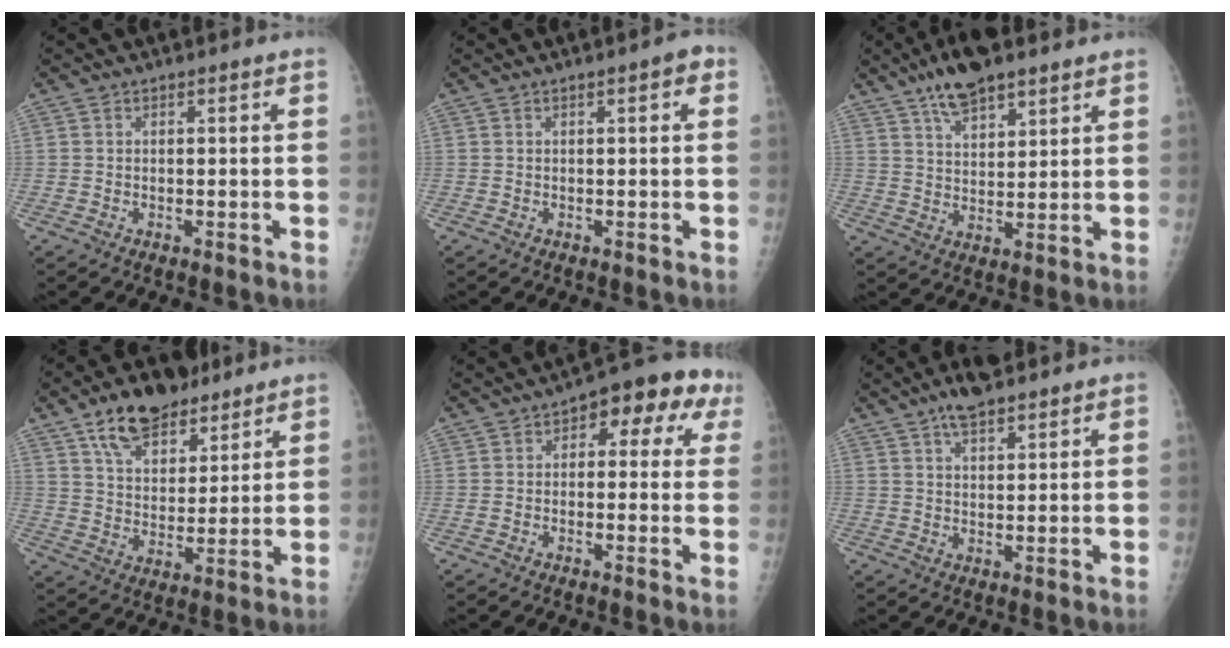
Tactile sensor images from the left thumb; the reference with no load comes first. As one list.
[{"total": 2.0, "force": [0.6, 0.7, 1.8], "torque": [-0.023, 0.003, 0.003]}, {"total": 9.7, "force": [6.9, 3.7, 5.7], "torque": [-0.080, -0.028, 0.123]}, {"total": 13.7, "force": [8.9, 7.6, 7.1], "torque": [-0.081, -0.037, 0.154]}, {"total": 9.8, "force": [3.5, 5.4, 7.4], "torque": [-0.043, 0.027, 0.033]}, {"total": 6.7, "force": [4.8, 2.5, 3.9], "torque": [-0.053, -0.014, 0.082]}]